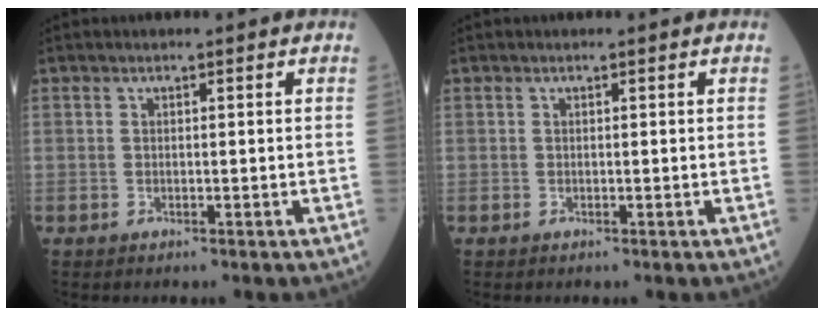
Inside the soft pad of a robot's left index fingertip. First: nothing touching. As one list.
[{"total": 0.0}]